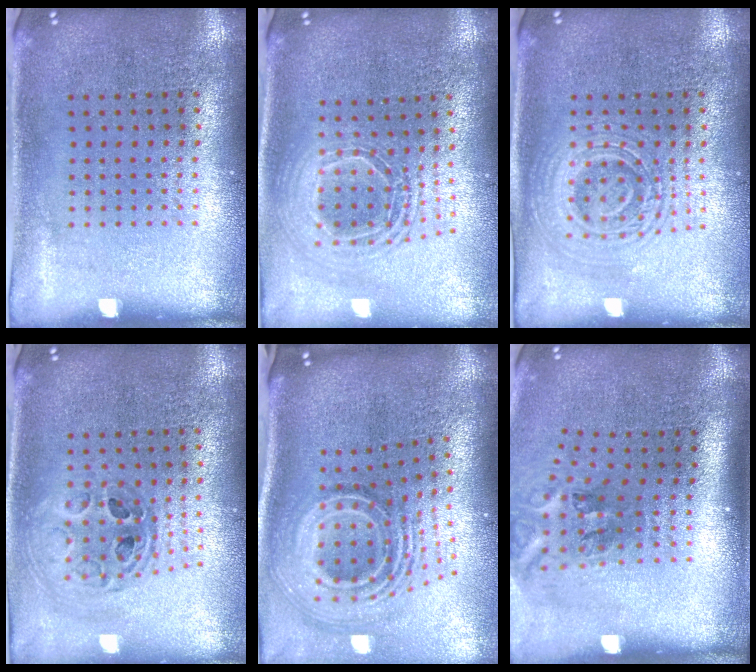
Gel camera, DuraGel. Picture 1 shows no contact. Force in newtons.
{"total": 2.0, "press": 1.6, "slide": 1.2}
{"total": 2.6, "press": 2.5, "slide": 0.5}
{"total": 0.9, "press": 0.9, "slide": 0.2}
{"total": 3.0, "press": 1.9, "slide": 2.3}
{"total": 2.2, "press": 1.3, "slide": 1.8}